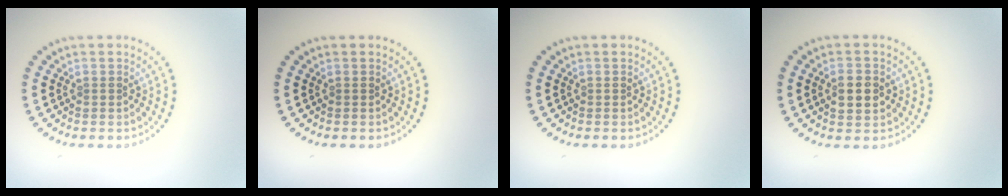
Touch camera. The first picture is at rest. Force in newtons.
{"total": 0.0}
{"total": 0.0}
{"total": 2.9, "press": 2.9, "slide": 0.2}